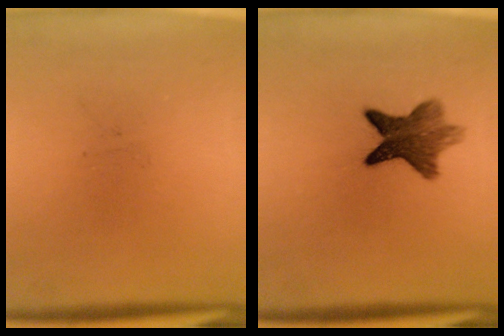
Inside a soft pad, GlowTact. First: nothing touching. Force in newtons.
{"total": 8.1}